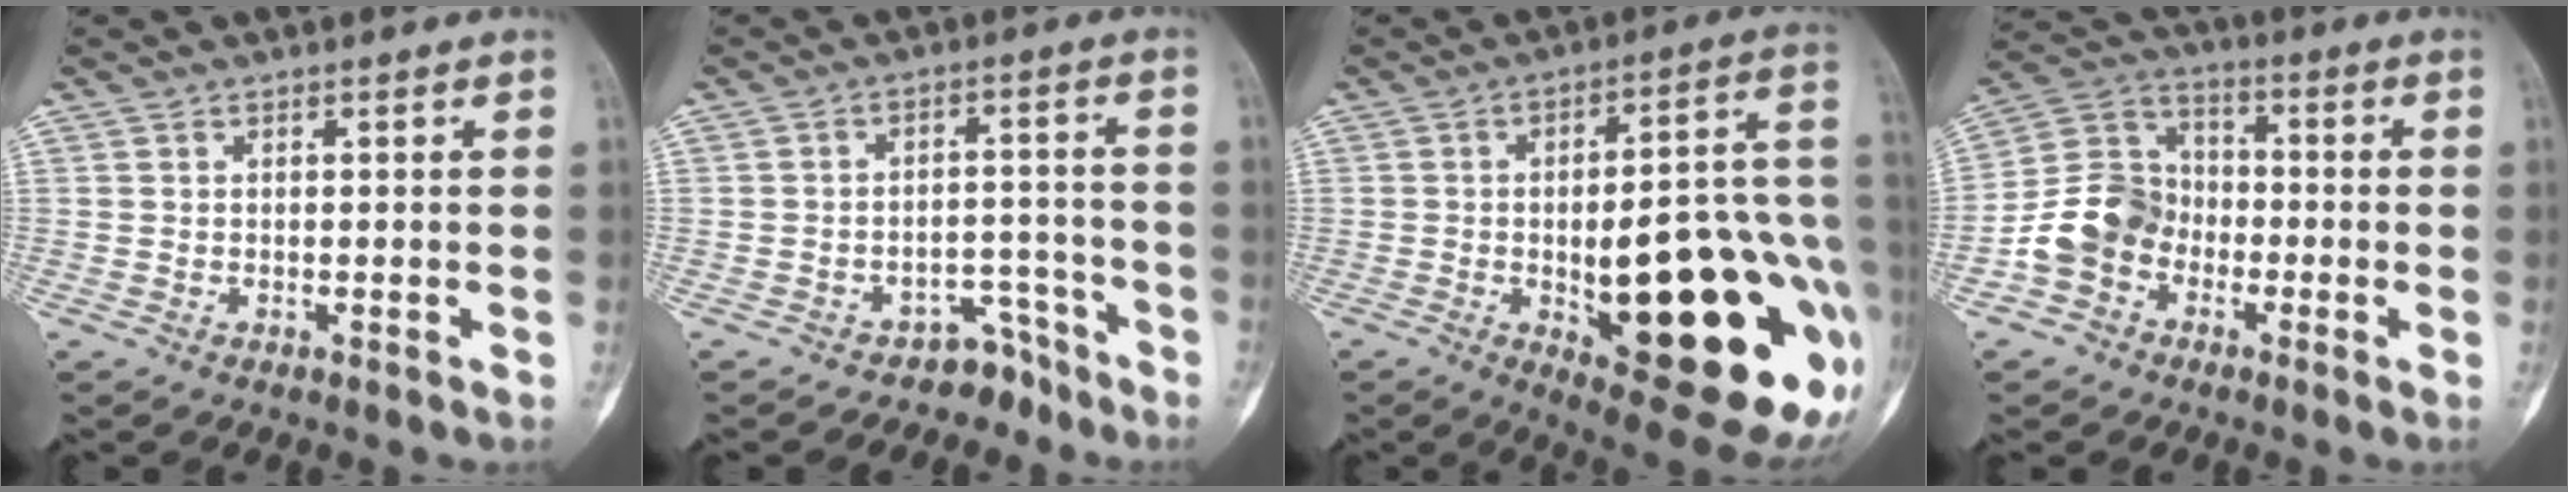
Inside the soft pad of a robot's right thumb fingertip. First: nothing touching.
{"total": 5.5, "force": [-4.5, 3.1, -0.2], "torque": [0.032, 0.080, -0.067]}
{"total": 29.7, "force": [-7.7, 10.4, 26.8], "torque": [-0.280, 0.021, -0.084]}
{"total": 11.0, "force": [-3.8, 9.0, 5.0], "torque": [-0.077, 0.048, -0.081]}